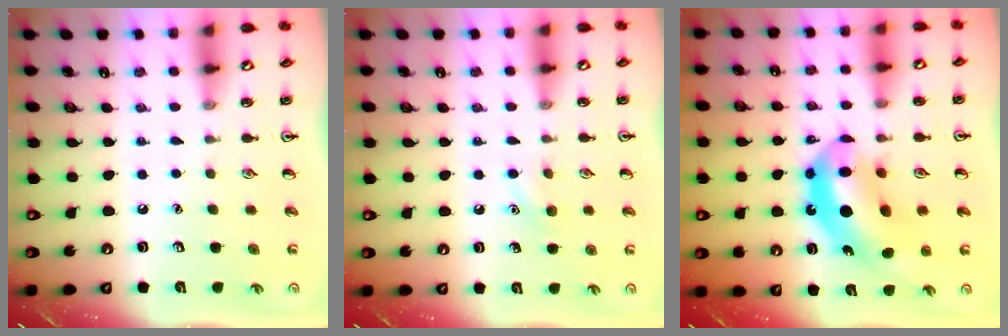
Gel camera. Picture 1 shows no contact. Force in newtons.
{"total": 6.0, "press": 5.7, "slide": 1.8}
{"total": 14.0, "press": 13.3, "slide": 4.5}